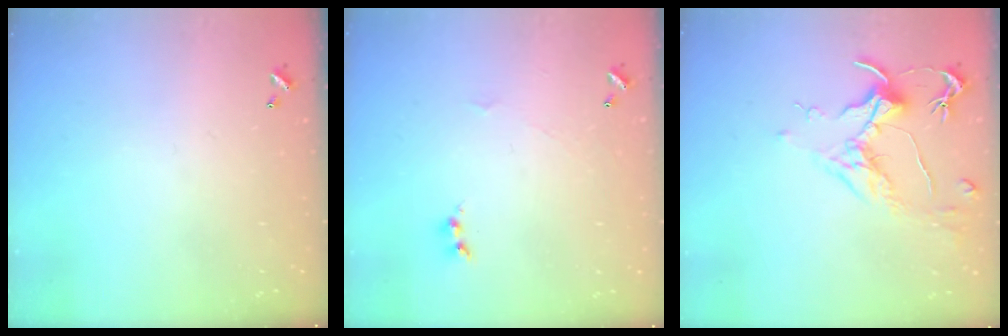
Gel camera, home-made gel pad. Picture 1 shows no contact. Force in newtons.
{"total": 1.7, "press": 1.6, "slide": 0.6}
{"total": 1.6, "press": 1.4, "slide": 0.9}